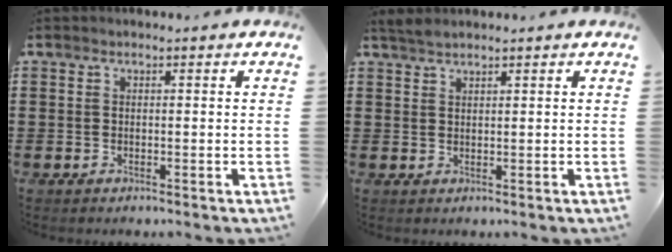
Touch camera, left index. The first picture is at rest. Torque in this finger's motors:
{"motor_torque": [0.08, -0.32, -0.16, 0.01]}